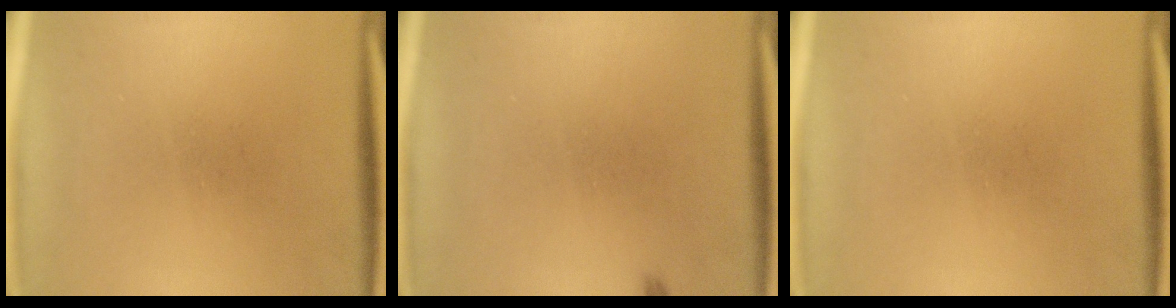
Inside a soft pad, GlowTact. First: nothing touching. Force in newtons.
{"total": 0.5}
{"total": 0.0}